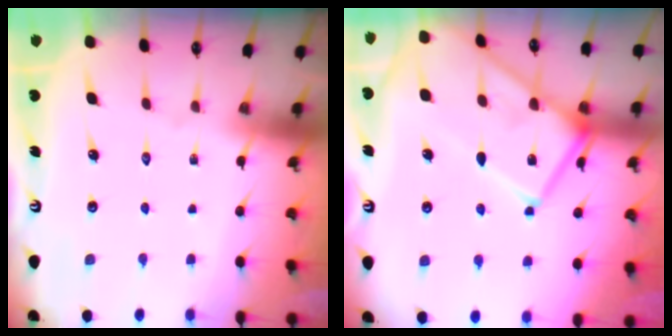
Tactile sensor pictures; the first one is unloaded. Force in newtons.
{"total": 15.9, "press": 15.9, "slide": 1.4}